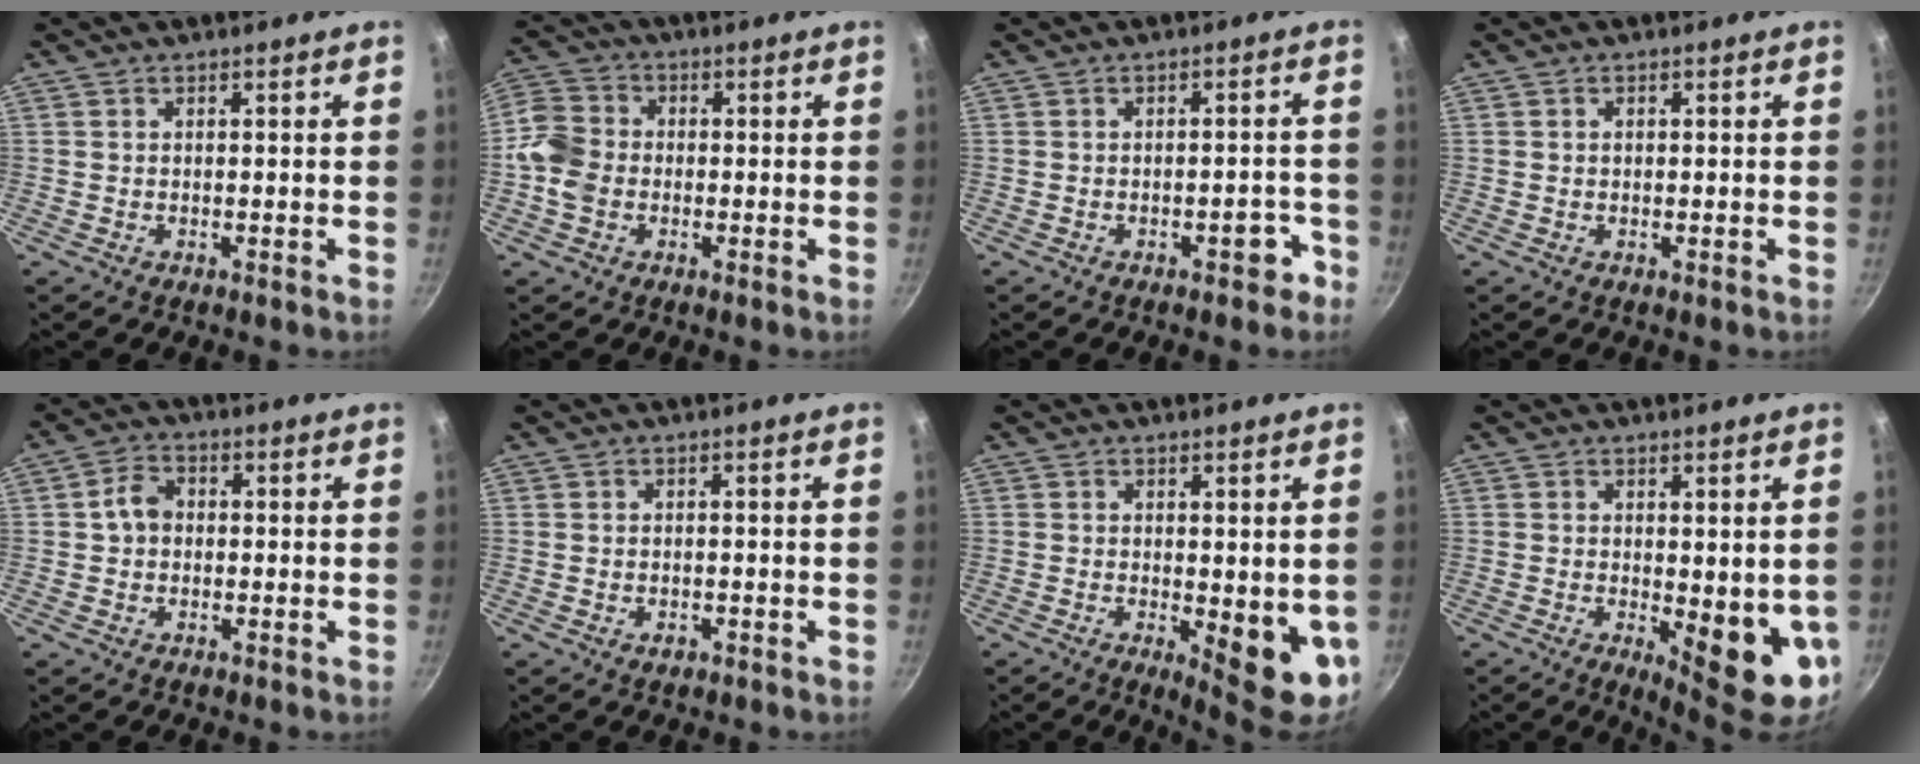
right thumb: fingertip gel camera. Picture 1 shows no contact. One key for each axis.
{"total": 8.0, "fx": -1.5, "fy": 6.6, "fz": 4.3, "tx": -0.068, "ty": 0.016, "tz": -0.048}
{"total": 3.7, "fx": -2.2, "fy": 1.9, "fz": 2.4, "tx": -0.009, "ty": 0.030, "tz": -0.018}
{"total": 0.8, "fx": 0.1, "fy": 0.7, "fz": 0.4, "tx": -0.005, "ty": 0.005, "tz": 0.001}
{"total": 4.5, "fx": 0.1, "fy": 3.6, "fz": 2.6, "tx": -0.031, "ty": 0.016, "tz": -0.006}
{"total": 1.5, "fx": -0.6, "fy": 1.0, "fz": 0.9, "tx": -0.012, "ty": 0.001, "tz": -0.009}
{"total": 9.4, "fx": -0.8, "fy": 3.4, "fz": 8.7, "tx": -0.089, "ty": -0.012, "tz": -0.001}
{"total": 10.5, "fx": -0.8, "fy": 3.9, "fz": 9.7, "tx": -0.101, "ty": -0.012, "tz": 0.002}